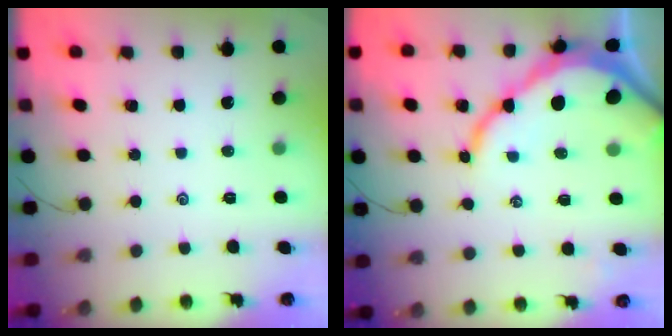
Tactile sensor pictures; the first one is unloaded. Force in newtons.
{"total": 12.2, "press": 12.1, "slide": 1.3}